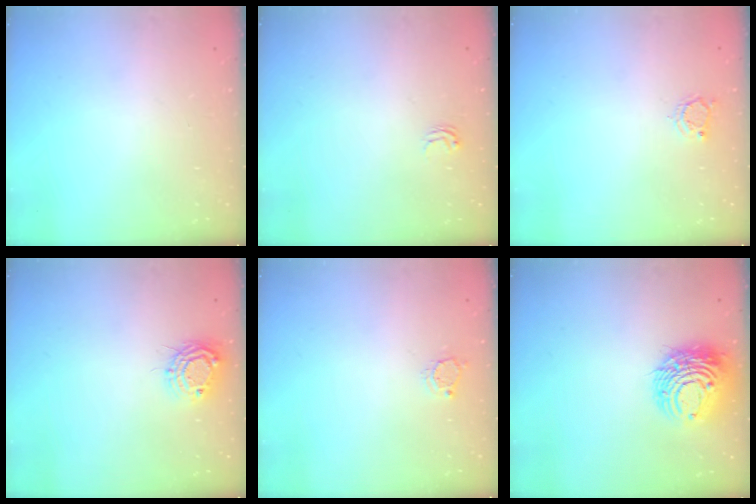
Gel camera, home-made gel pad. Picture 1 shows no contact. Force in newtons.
{"total": 2.1, "press": 2.1, "slide": 0.2}
{"total": 3.6, "press": 3.5, "slide": 0.4}
{"total": 8.8, "press": 8.8, "slide": 0.4}
{"total": 4.2, "press": 4.2, "slide": 0.0}
{"total": 11.8, "press": 11.8, "slide": 1.2}